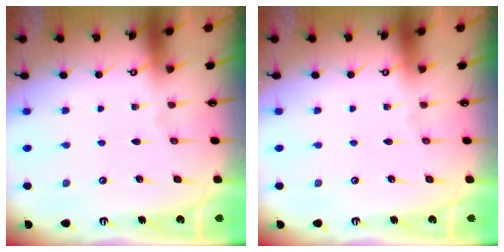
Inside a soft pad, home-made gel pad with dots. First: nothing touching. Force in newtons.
{"total": 0.0}